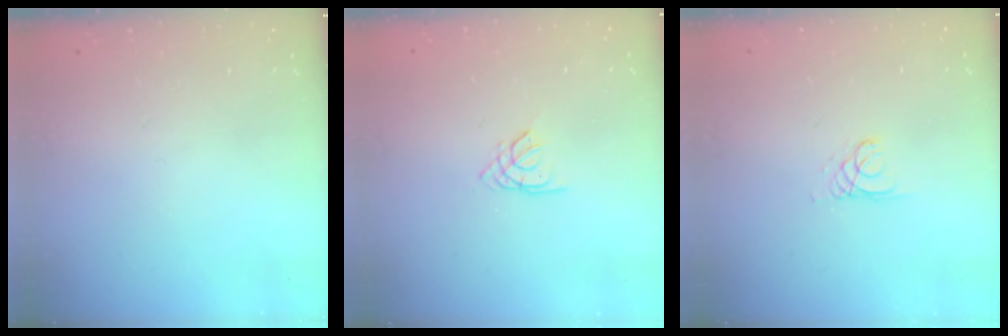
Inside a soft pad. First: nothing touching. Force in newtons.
{"total": 2.5, "press": 2.4, "slide": 0.5}
{"total": 1.3, "press": 1.3, "slide": 0.1}